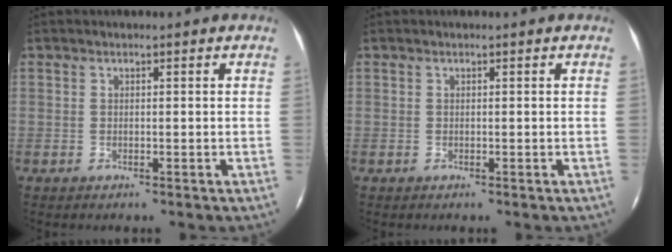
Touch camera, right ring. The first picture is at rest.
{"total": 0.0}